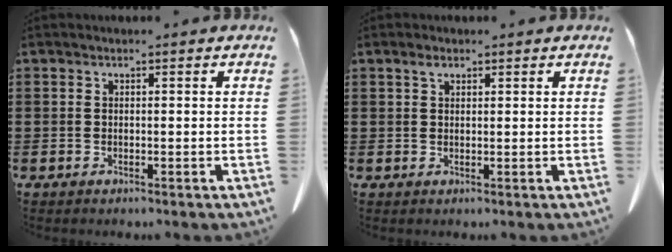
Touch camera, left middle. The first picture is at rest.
{"total": 1.6, "force": [1.0, 0.7, 1.0], "torque": [-0.024, 0.002, 0.019]}